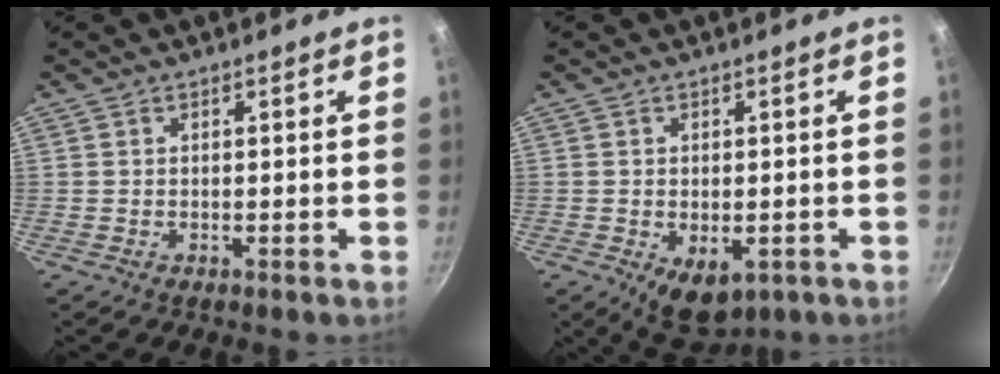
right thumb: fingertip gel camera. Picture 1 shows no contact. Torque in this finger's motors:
{"motor_torque": [0.93, 0.85, 0.17, 0.03, 0.03]}